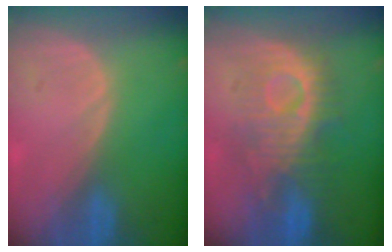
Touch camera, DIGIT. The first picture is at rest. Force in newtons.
{"total": 9.1, "press": 9.1, "slide": 0.3}